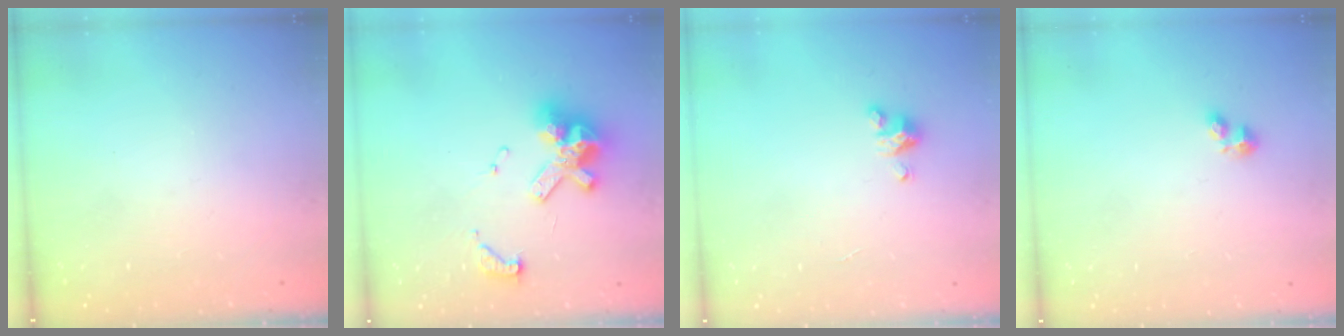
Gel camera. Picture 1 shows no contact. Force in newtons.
{"total": 12.2, "press": 12.1, "slide": 1.1}
{"total": 3.0, "press": 3.0, "slide": 0.3}
{"total": 2.7, "press": 2.6, "slide": 0.6}